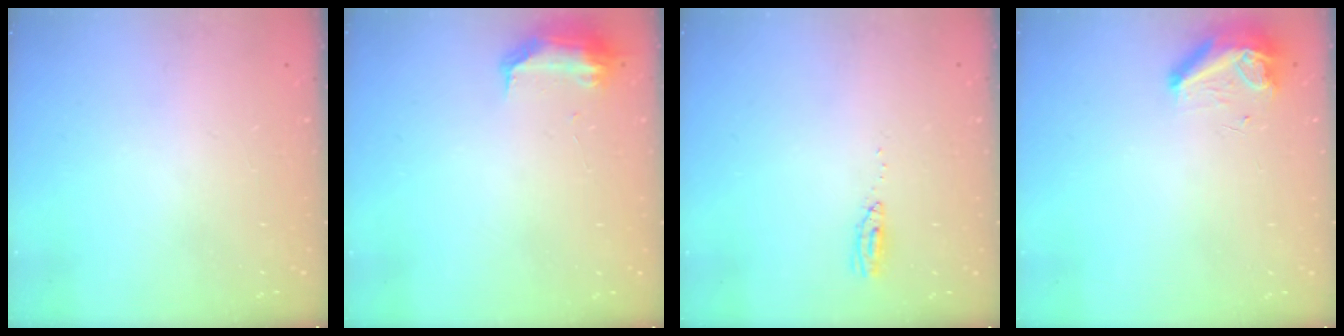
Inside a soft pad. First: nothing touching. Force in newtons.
{"total": 8.5, "press": 8.4, "slide": 0.9}
{"total": 3.6, "press": 3.4, "slide": 1.3}
{"total": 8.3, "press": 8.2, "slide": 0.9}